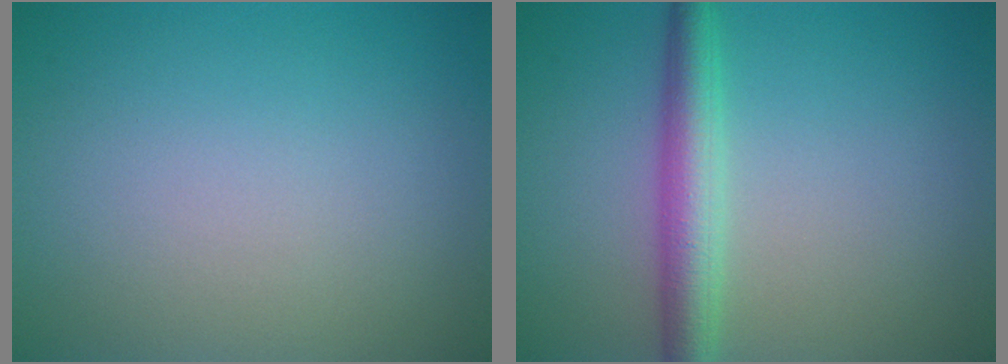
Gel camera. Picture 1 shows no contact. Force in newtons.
{"total": 3.9, "press": 3.9, "slide": 0.1}